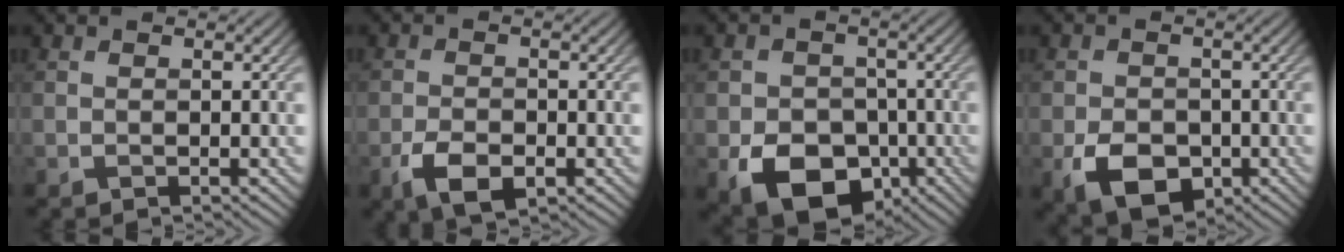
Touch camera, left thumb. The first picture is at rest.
{"total": 4.6, "force": [-2.2, 2.5, 3.2], "torque": [-0.065, -0.009, -0.044]}
{"total": 9.9, "force": [-4.2, 7.2, 5.3], "torque": [-0.099, -0.028, -0.077]}
{"total": 6.5, "force": [-2.5, 4.6, 3.8], "torque": [-0.077, -0.016, -0.047]}